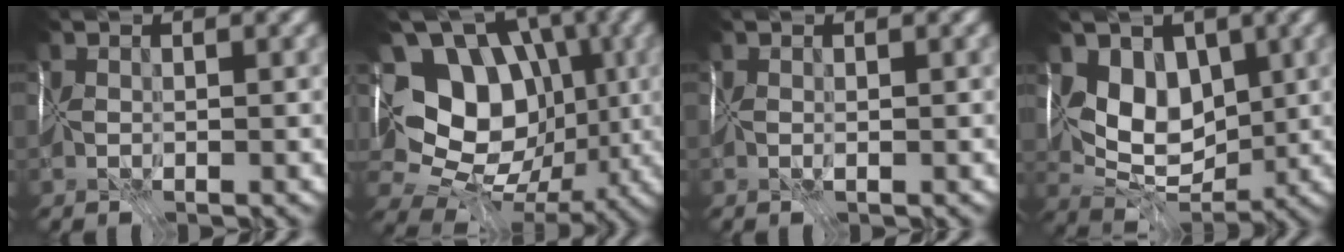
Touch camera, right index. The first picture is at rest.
{"total": 11.5, "force": [1.4, 8.6, 7.5], "torque": [-0.112, 0.008, 0.041]}
{"total": 0.0}
{"total": 3.8, "force": [1.4, 2.4, 2.5], "torque": [-0.032, -0.016, 0.024]}